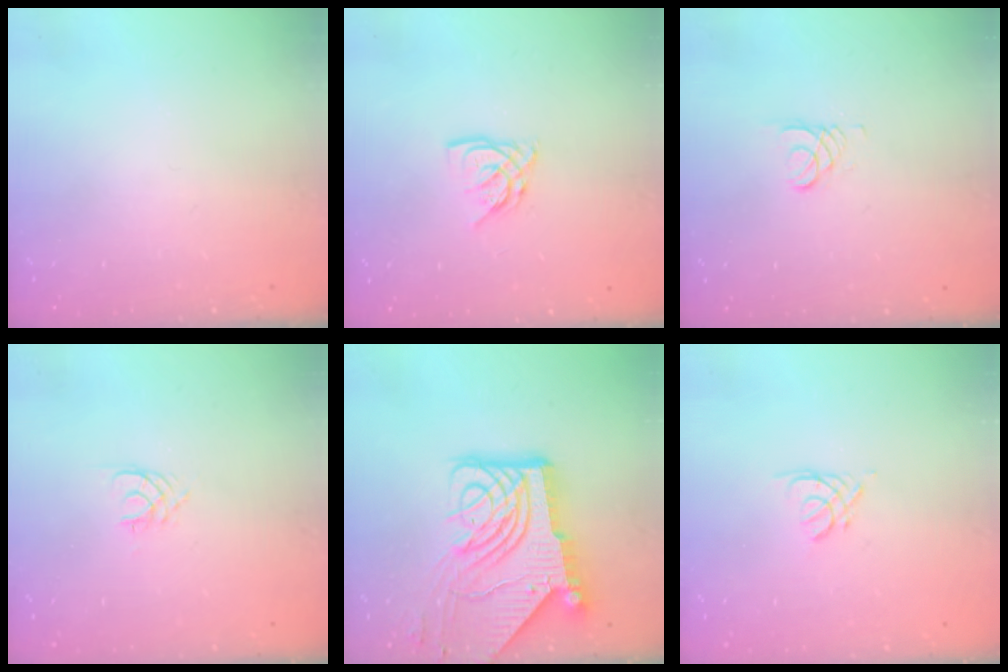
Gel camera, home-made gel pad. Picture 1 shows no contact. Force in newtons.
{"total": 6.8, "press": 6.8, "slide": 0.5}
{"total": 1.5, "press": 1.5, "slide": 0.1}
{"total": 1.7, "press": 1.7, "slide": 0.2}
{"total": 19.9, "press": 19.8, "slide": 2.6}
{"total": 2.2, "press": 2.2, "slide": 0.4}